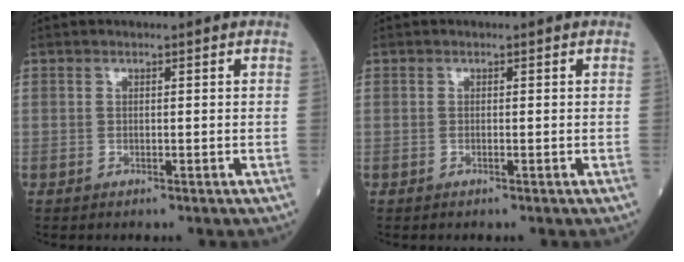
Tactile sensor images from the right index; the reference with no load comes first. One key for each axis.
{"total": 0.0}